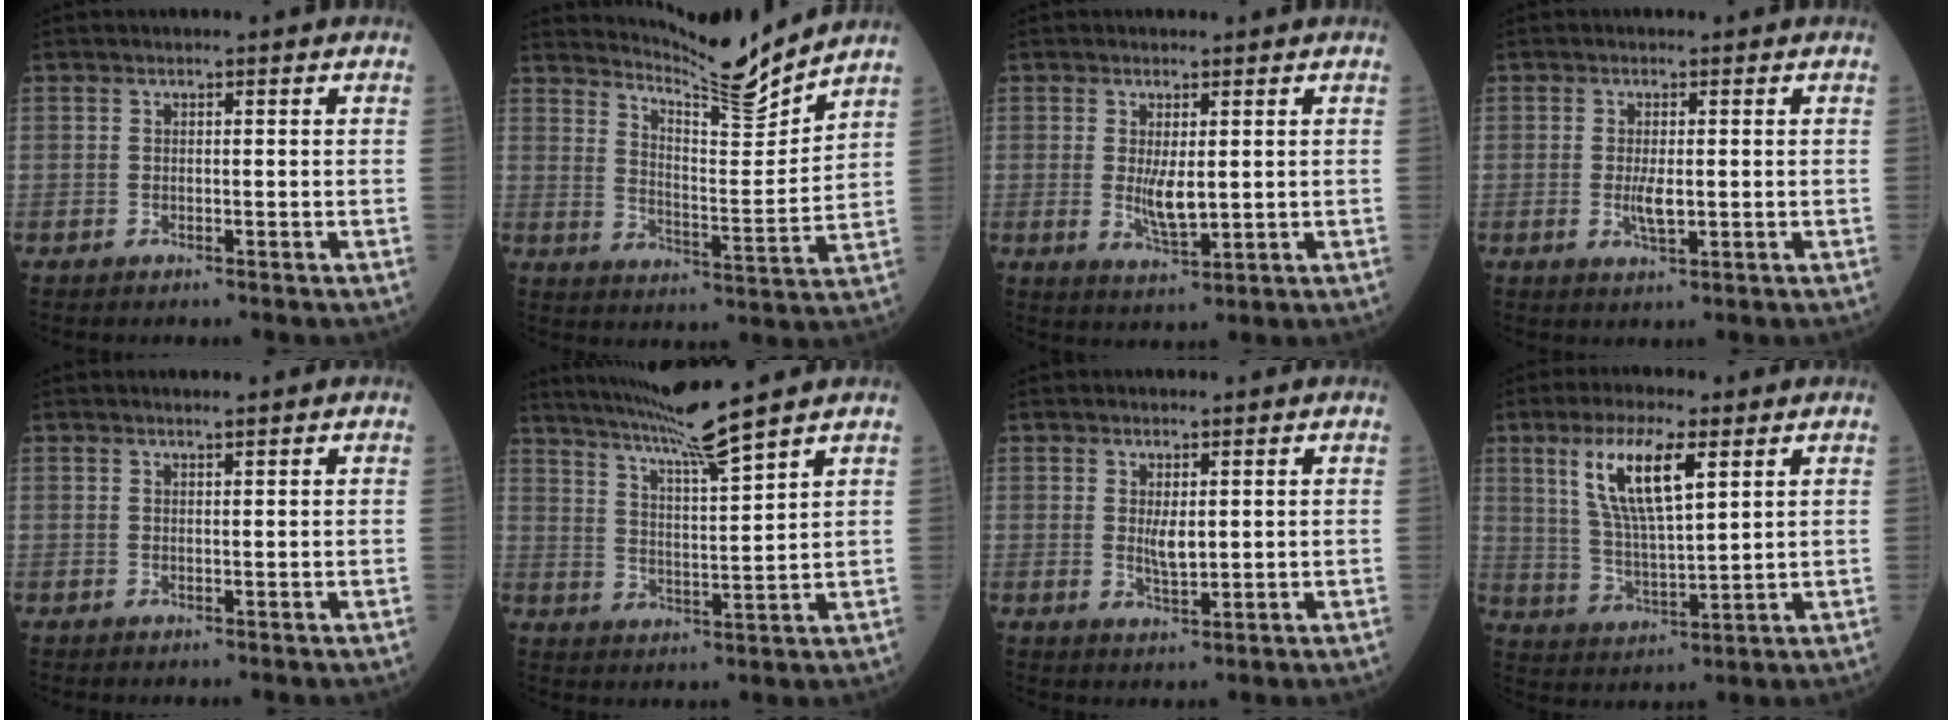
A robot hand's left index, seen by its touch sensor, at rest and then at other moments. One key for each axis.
{"total": 10.3, "fx": 10.1, "fy": -1.7, "fz": 1.3, "tx": -0.037, "ty": -0.038, "tz": 0.167}
{"total": 3.8, "fx": 0.3, "fy": 1.2, "fz": 3.6, "tx": -0.067, "ty": -0.010, "tz": 0.012}
{"total": 2.6, "fx": -0.4, "fy": 0.8, "fz": 2.5, "tx": -0.049, "ty": -0.003, "tz": -0.003}
{"total": 0.7, "fx": 0.6, "fy": -0.1, "fz": 0.2, "tx": -0.008, "ty": -0.004, "tz": 0.013}
{"total": 10.1, "fx": 8.6, "fy": -2.0, "fz": 4.9, "tx": -0.086, "ty": -0.004, "tz": 0.154}
{"total": 2.5, "fx": 0.5, "fy": 0.9, "fz": 2.3, "tx": -0.043, "ty": -0.002, "tz": 0.014}
{"total": 10.4, "fx": 4.8, "fy": 2.2, "fz": 8.9, "tx": -0.184, "ty": 0.006, "tz": 0.096}